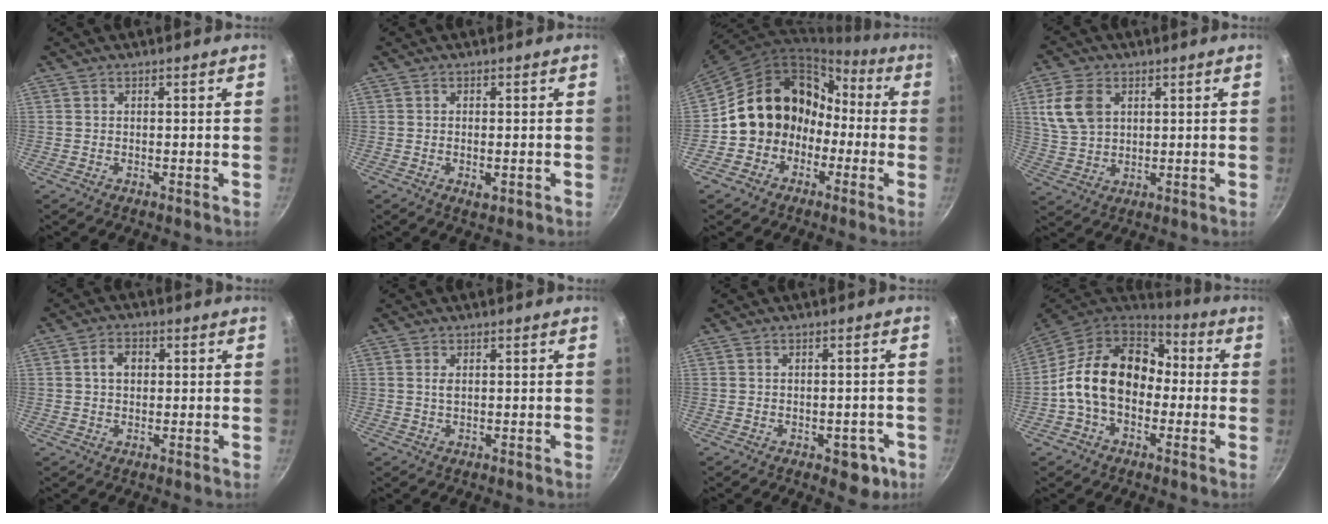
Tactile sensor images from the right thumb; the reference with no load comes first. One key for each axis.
{"total": 2.0, "fx": -0.6, "fy": 1.0, "fz": 1.7, "tx": -0.029, "ty": -0.004, "tz": -0.005}
{"total": 14.9, "fx": -2.4, "fy": 13.1, "fz": 6.6, "tx": -0.061, "ty": 0.074, "tz": -0.038}
{"total": 9.3, "fx": 2.9, "fy": 6.5, "fz": 6.0, "tx": -0.106, "ty": -0.006, "tz": 0.062}
{"total": 3.8, "fx": 0.6, "fy": 2.9, "fz": 2.5, "tx": -0.025, "ty": 0.008, "tz": 0.006}
{"total": 1.1, "fx": 0.3, "fy": 0.5, "fz": 1.0, "tx": -0.018, "ty": -0.001, "tz": 0.004}
{"total": 5.5, "fx": -2.2, "fy": 3.3, "fz": 3.8, "tx": -0.018, "ty": 0.016, "tz": -0.014}
{"total": 17.5, "fx": -0.8, "fy": 12.8, "fz": 11.9, "tx": -0.172, "ty": 0.046, "tz": -0.031}